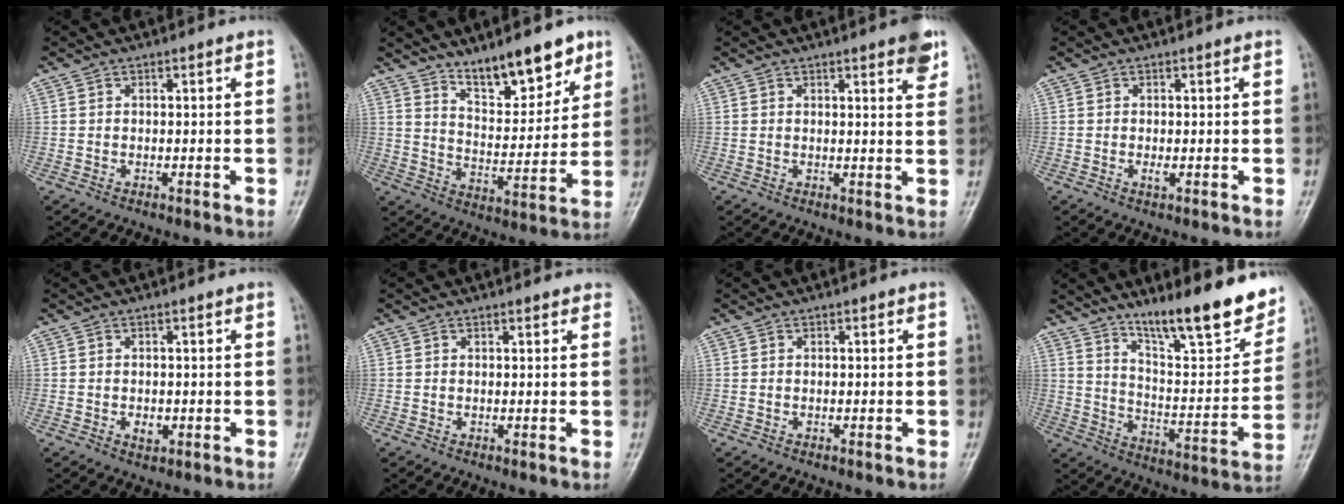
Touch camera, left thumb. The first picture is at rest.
{"total": 12.7, "force": [9.2, 4.6, 7.5], "torque": [-0.080, -0.068, 0.158]}
{"total": 4.9, "force": [3.1, 0.9, 3.7], "torque": [-0.038, -0.014, 0.035]}
{"total": 1.1, "force": [0.1, 0.3, 1.1], "torque": [-0.021, 0.000, 0.003]}
{"total": 2.1, "force": [-0.3, 1.4, 1.5], "torque": [-0.017, 0.000, -0.001]}
{"total": 1.7, "force": [1.4, 0.5, 0.8], "torque": [-0.002, 0.001, 0.013]}
{"total": 0.0}
{"total": 19.6, "force": [14.1, 4.2, 13.0], "torque": [-0.151, -0.082, 0.226]}